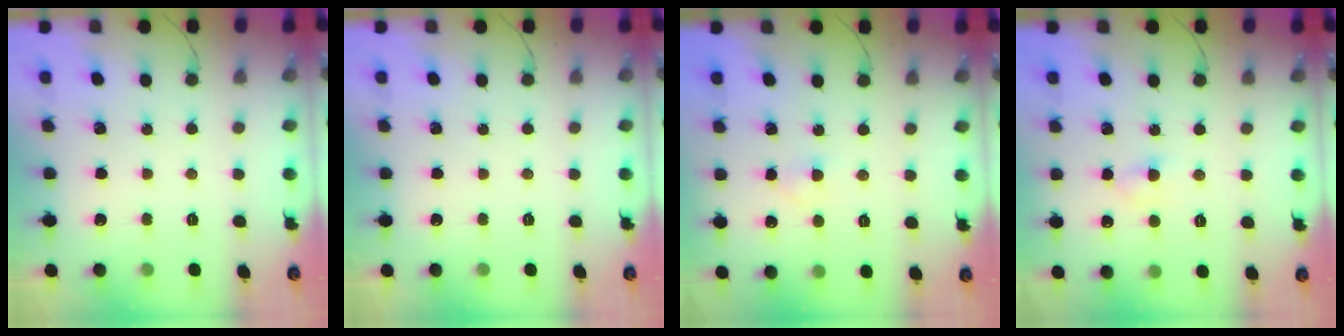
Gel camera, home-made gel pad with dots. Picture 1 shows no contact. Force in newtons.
{"total": 0.0}
{"total": 1.8, "press": 1.6, "slide": 0.9}
{"total": 3.2, "press": 3.0, "slide": 1.2}